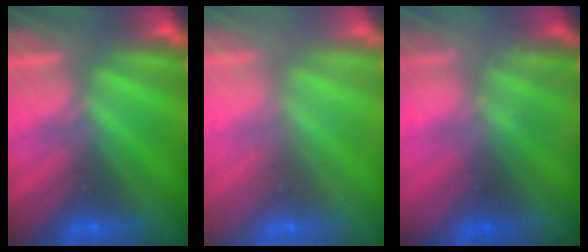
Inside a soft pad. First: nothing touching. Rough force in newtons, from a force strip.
{"total": 7.4}
{"total": 1.6}